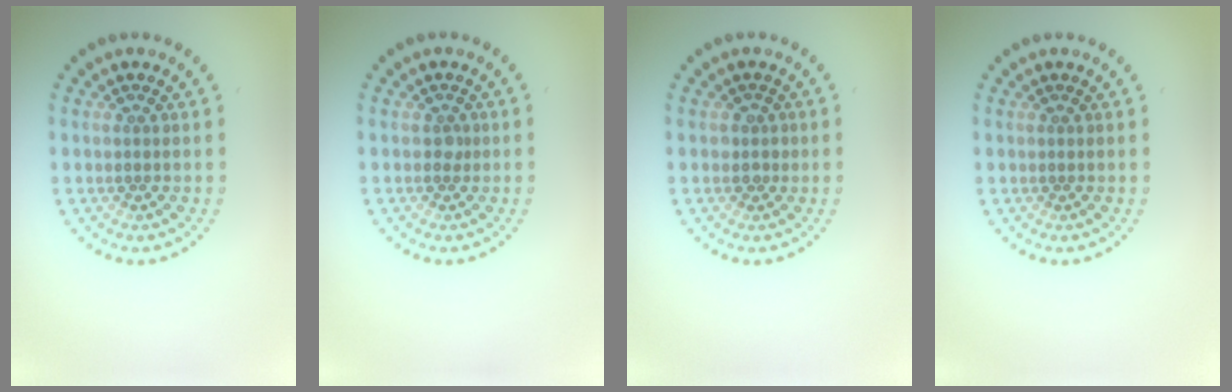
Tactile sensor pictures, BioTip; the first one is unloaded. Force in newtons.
{"total": 0.7, "press": 0.6, "slide": 0.5}
{"total": 1.1, "press": 1.0, "slide": 0.5}
{"total": 0.0}